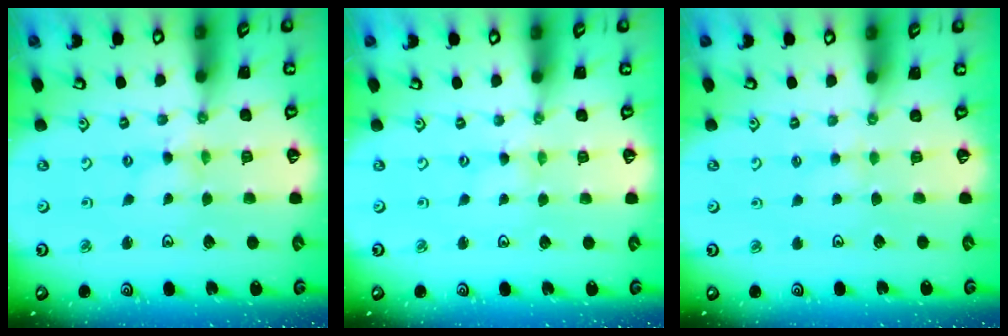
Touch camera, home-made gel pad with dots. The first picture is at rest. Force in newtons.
{"total": 0.0}
{"total": 1.9, "press": 1.9, "slide": 0.3}